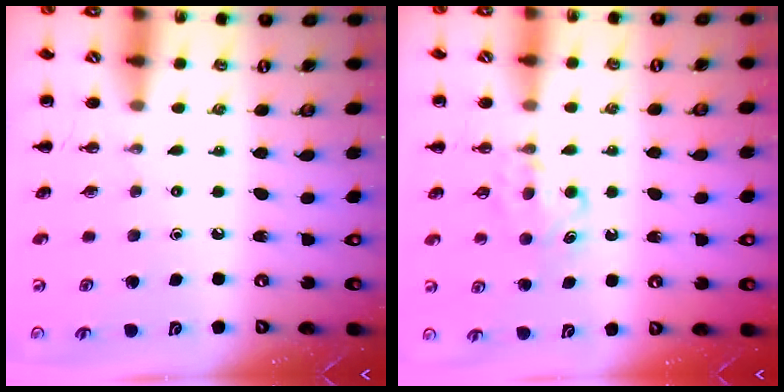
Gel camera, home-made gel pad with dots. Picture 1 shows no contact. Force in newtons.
{"total": 5.9, "press": 5.7, "slide": 1.8}